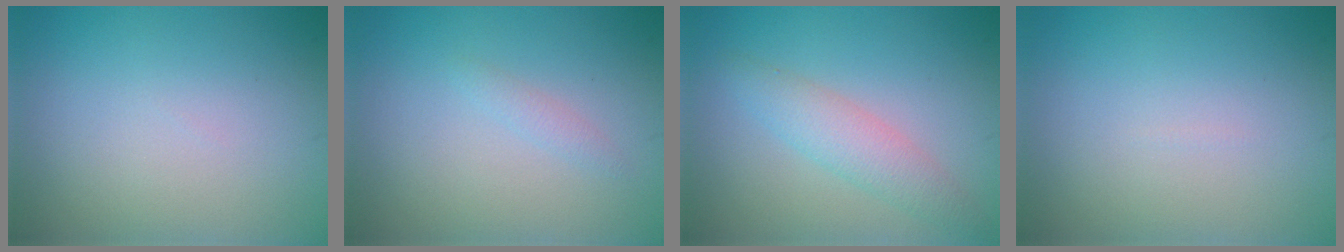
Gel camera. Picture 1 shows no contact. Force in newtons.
{"total": 0.9, "press": 0.8, "slide": 0.1}
{"total": 2.9, "press": 2.9, "slide": 0.1}
{"total": 0.0}